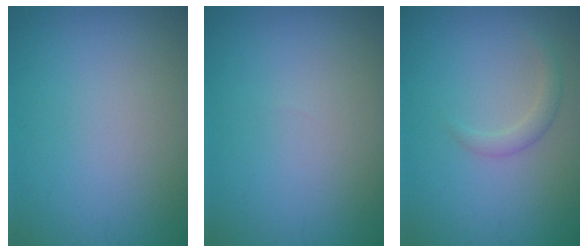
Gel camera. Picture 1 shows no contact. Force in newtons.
{"total": 0.0}
{"total": 1.5, "press": 1.5, "slide": 0.1}